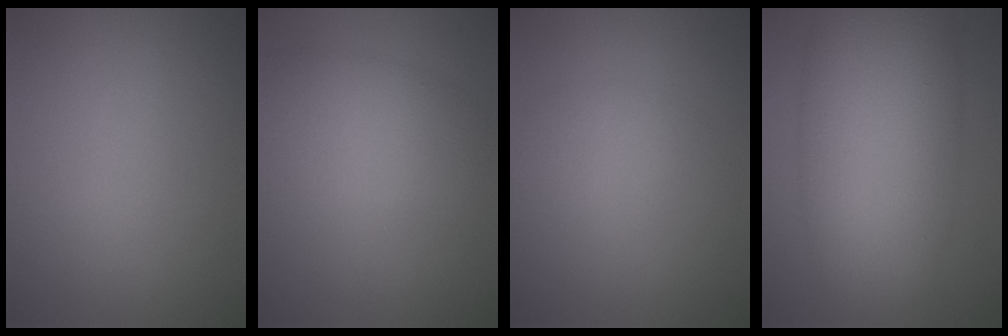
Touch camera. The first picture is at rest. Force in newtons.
{"total": 4.2, "press": 4.2, "slide": 0.3}
{"total": 1.4, "press": 1.4, "slide": 0.0}
{"total": 12.3, "press": 12.3, "slide": 0.2}